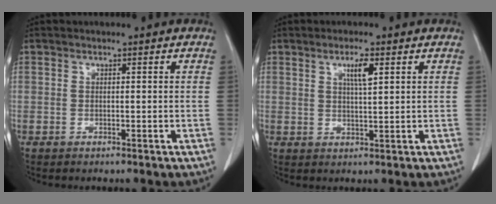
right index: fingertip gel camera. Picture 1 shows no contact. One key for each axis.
{"total": 3.4, "fx": 1.5, "fy": 0.4, "fz": 3.0, "tx": -0.054, "ty": -0.001, "tz": 0.026}